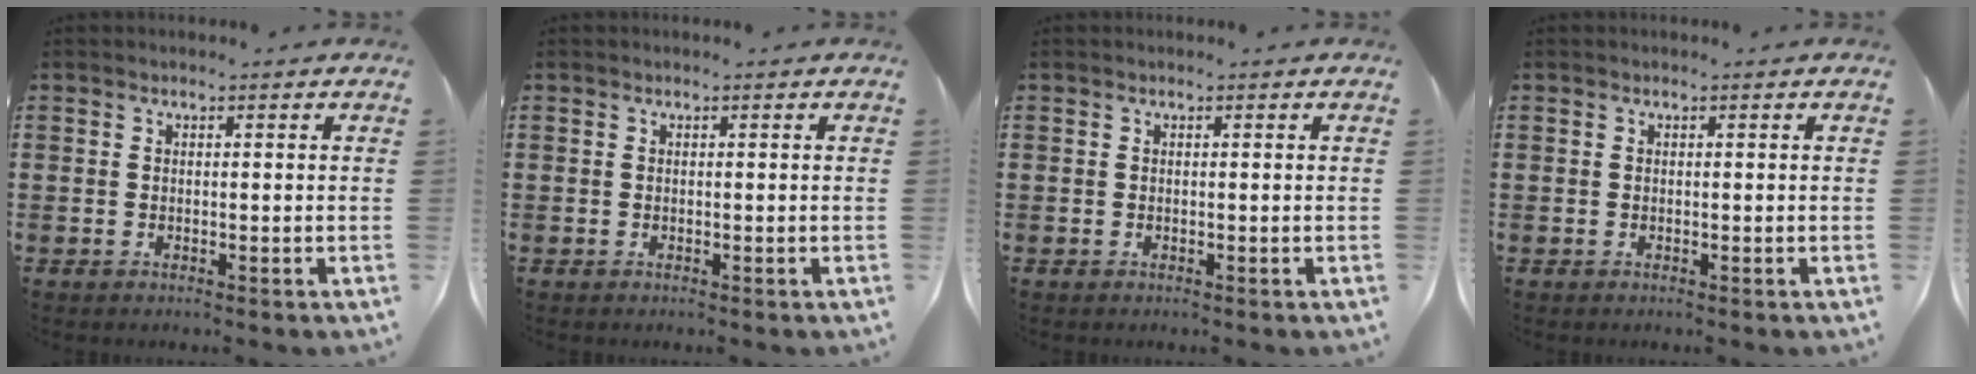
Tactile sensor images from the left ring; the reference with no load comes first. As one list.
[{"total": 0.0}, {"total": 0.0}, {"total": 0.0}]